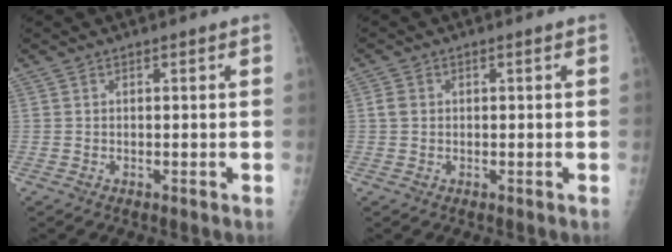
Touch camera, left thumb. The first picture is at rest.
{"total": 1.8, "force": [0.2, 1.6, 0.9], "torque": [-0.016, 0.002, 0.004]}